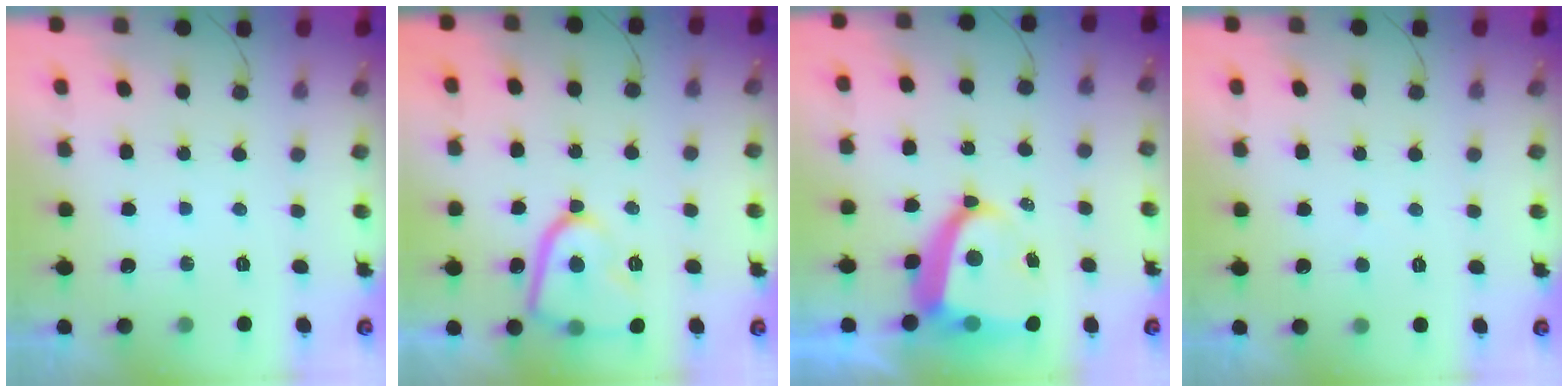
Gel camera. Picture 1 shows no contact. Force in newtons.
{"total": 13.7, "press": 13.6, "slide": 1.4}
{"total": 14.3, "press": 14.2, "slide": 1.8}
{"total": 2.0, "press": 2.0, "slide": 0.2}